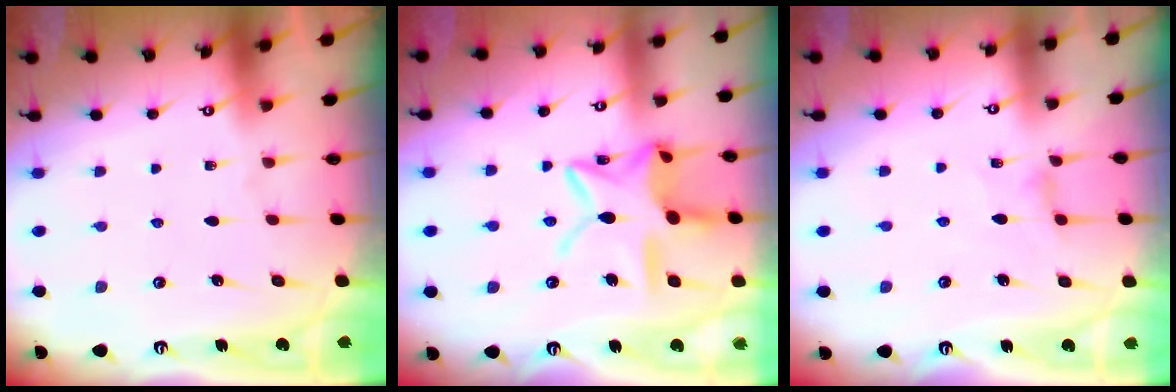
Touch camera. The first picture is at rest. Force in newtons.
{"total": 15.8, "press": 15.8, "slide": 1.1}
{"total": 2.3, "press": 2.2, "slide": 0.6}